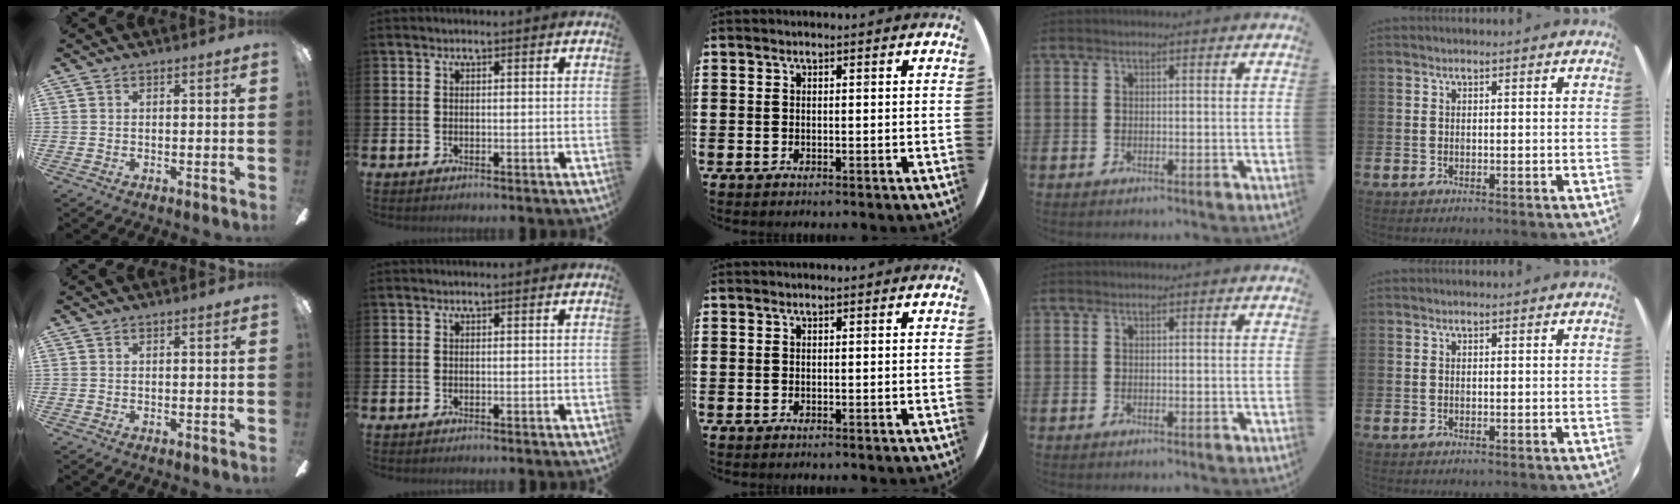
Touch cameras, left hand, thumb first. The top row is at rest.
{}